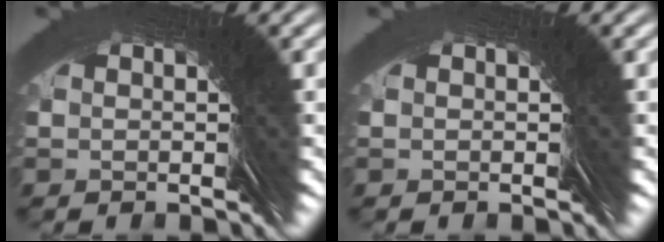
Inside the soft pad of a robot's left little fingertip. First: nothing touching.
{"total": 0.0}